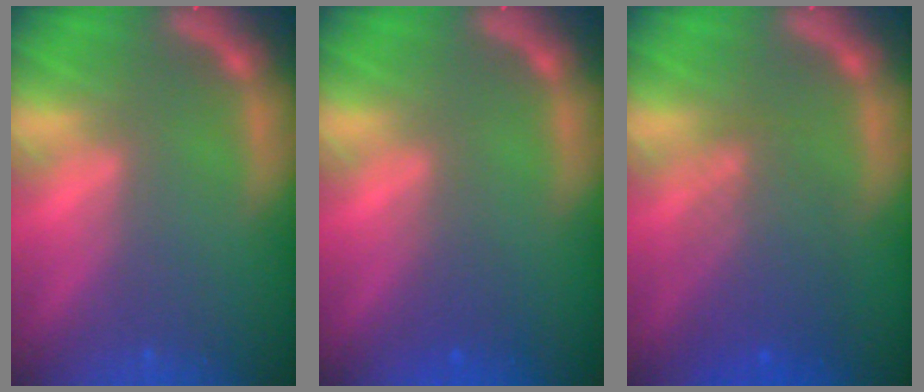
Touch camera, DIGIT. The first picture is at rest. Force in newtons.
{"total": 1.4}
{"total": 5.1}